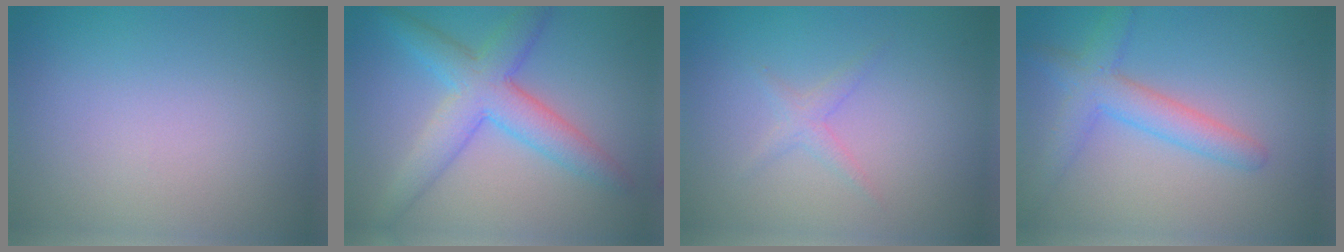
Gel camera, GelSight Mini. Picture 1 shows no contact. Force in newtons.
{"total": 5.7, "press": 5.7, "slide": 0.2}
{"total": 1.3, "press": 1.3, "slide": 0.1}
{"total": 3.9, "press": 3.8, "slide": 0.1}